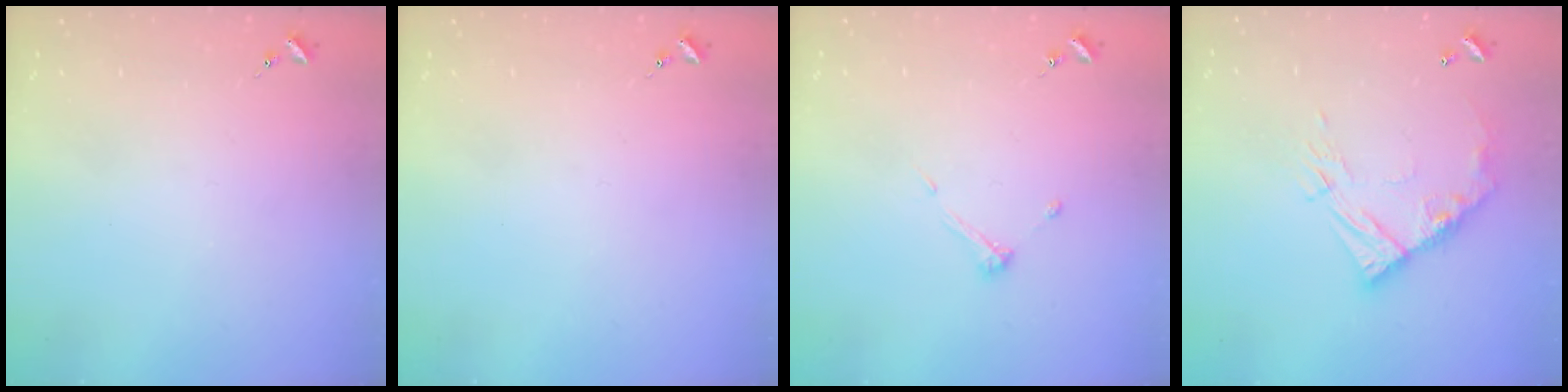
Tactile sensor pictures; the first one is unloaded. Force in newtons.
{"total": 0.0}
{"total": 4.3, "press": 4.3, "slide": 0.2}
{"total": 12.9, "press": 12.9, "slide": 1.3}